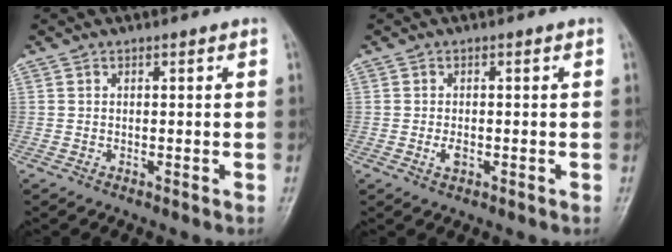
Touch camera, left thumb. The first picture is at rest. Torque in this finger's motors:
{"motor_torque": [-0.09, 0.15, 0.30, 0.03, 0.02]}